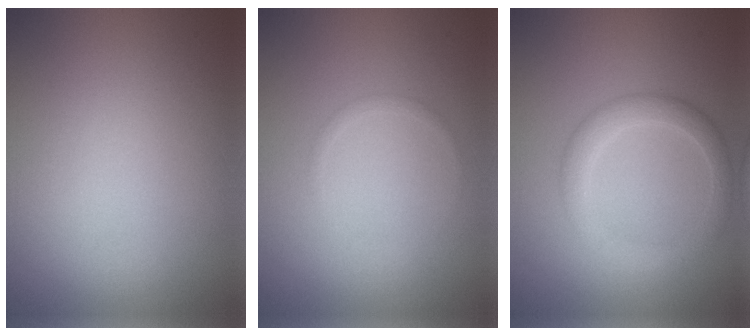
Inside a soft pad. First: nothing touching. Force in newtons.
{"total": 0.6, "press": 0.6, "slide": 0.1}
{"total": 3.0, "press": 3.0, "slide": 0.1}